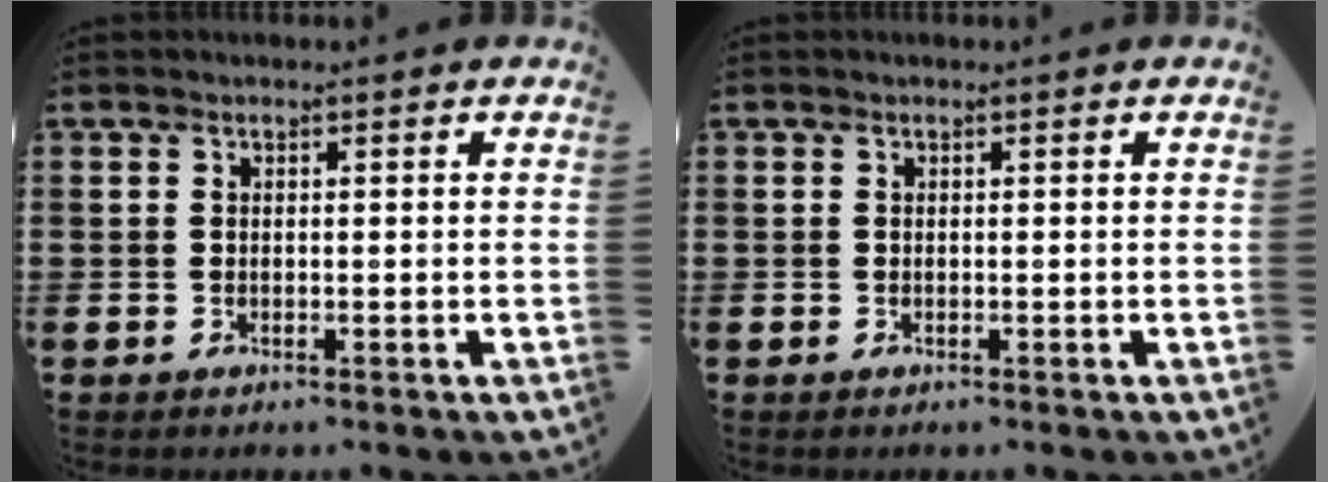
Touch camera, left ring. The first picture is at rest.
{"total": 0.0}